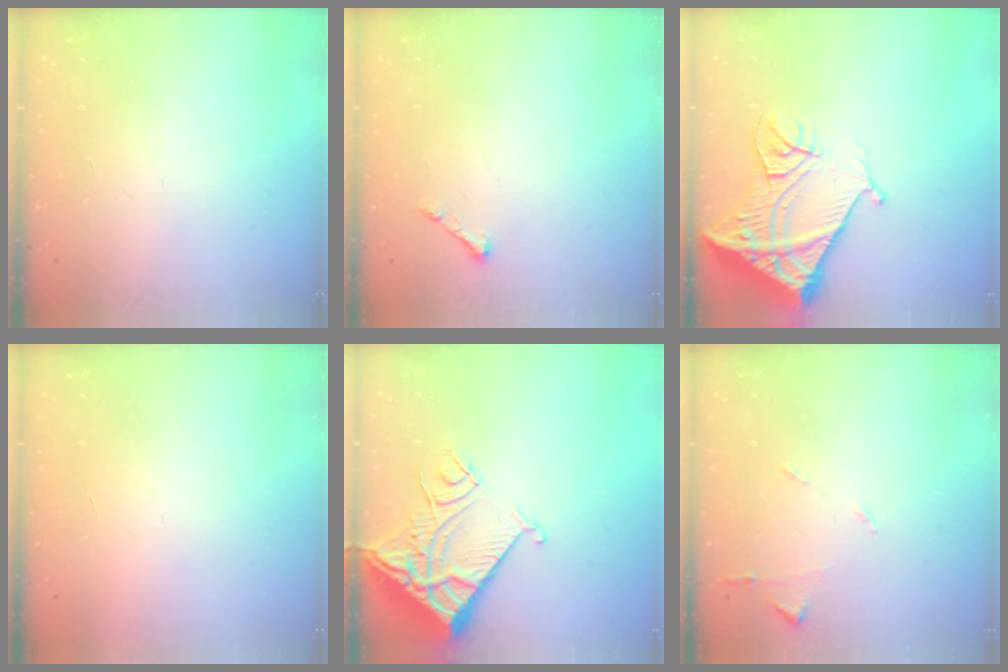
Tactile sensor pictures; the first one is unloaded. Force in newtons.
{"total": 3.3, "press": 3.3, "slide": 0.6}
{"total": 17.6, "press": 17.4, "slide": 2.1}
{"total": 1.7, "press": 1.7, "slide": 0.1}
{"total": 12.8, "press": 12.7, "slide": 1.7}
{"total": 5.6, "press": 5.6, "slide": 0.8}